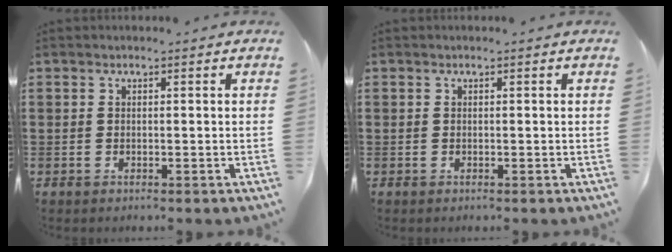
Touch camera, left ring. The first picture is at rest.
{"total": 0.0}